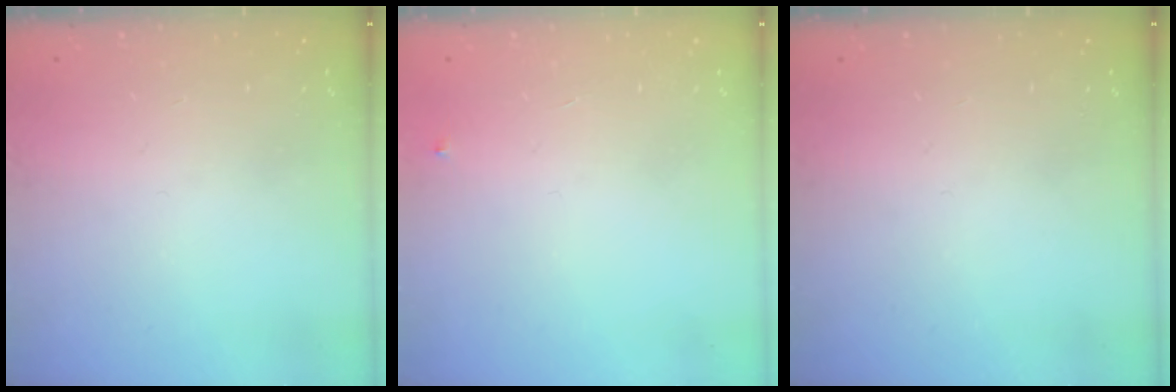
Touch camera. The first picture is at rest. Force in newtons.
{"total": 3.0, "press": 2.9, "slide": 0.4}
{"total": 0.0}